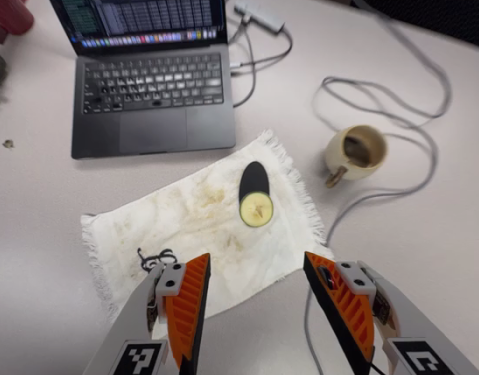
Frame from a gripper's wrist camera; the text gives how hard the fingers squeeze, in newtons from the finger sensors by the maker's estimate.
{"total": 0.0}